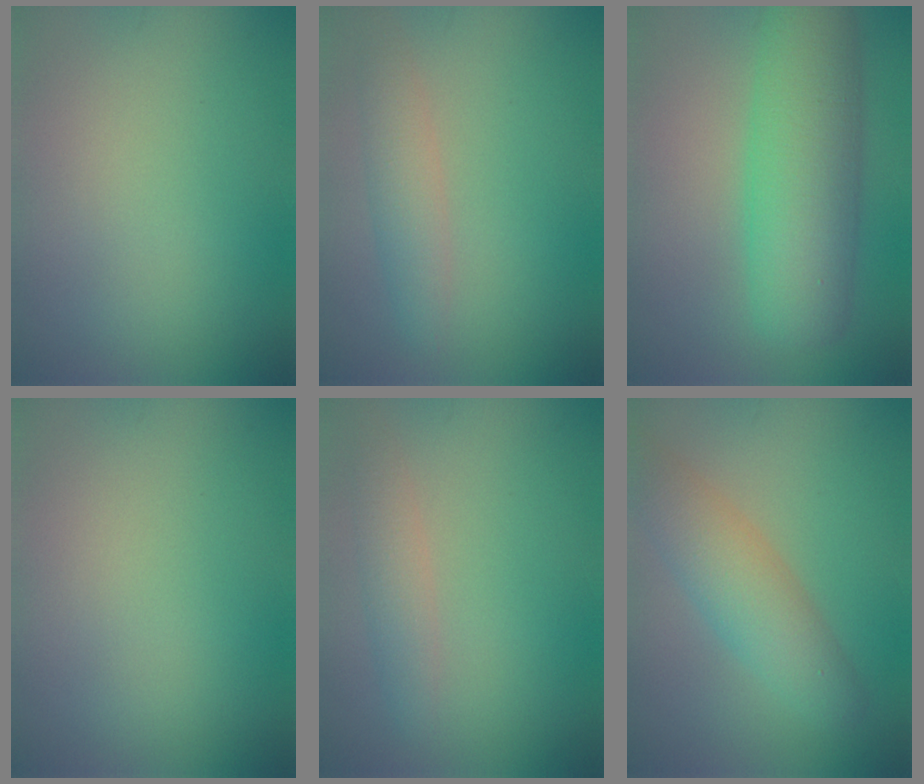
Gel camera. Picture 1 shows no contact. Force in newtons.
{"total": 2.5, "press": 2.5, "slide": 0.1}
{"total": 8.4, "press": 8.4, "slide": 0.2}
{"total": 0.0}
{"total": 2.0, "press": 2.0, "slide": 0.1}
{"total": 4.6, "press": 4.6, "slide": 0.3}